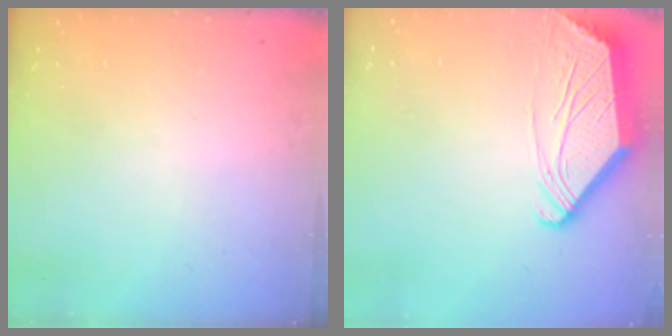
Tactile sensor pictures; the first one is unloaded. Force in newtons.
{"total": 3.0, "press": 2.9, "slide": 0.4}